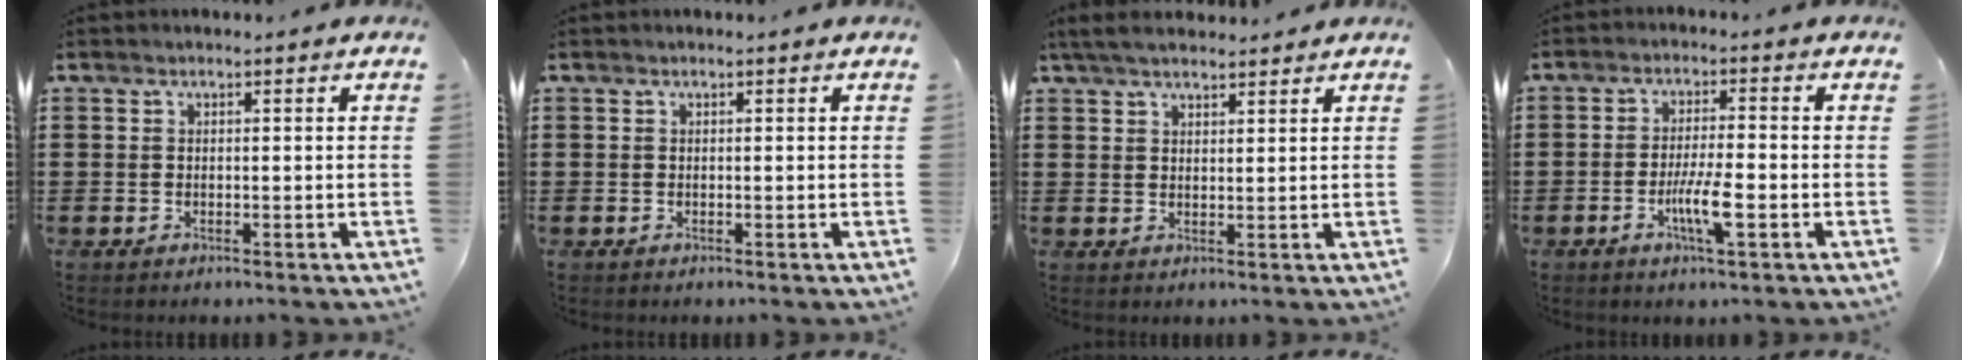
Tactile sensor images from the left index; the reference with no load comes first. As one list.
[{"total": 0.0}, {"total": 3.8, "force": [3.3, 0.9, 1.7], "torque": [-0.041, 0.000, 0.063]}, {"total": 5.6, "force": [-2.0, 0.9, 5.2], "torque": [-0.098, -0.005, -0.037]}]